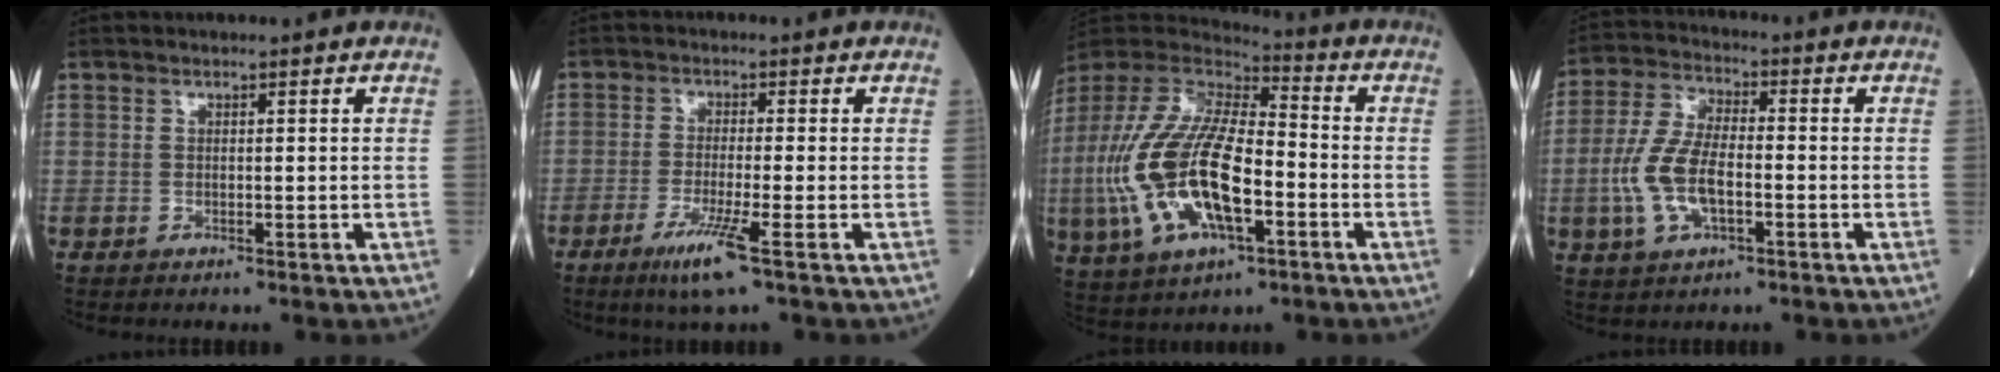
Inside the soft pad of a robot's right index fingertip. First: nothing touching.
{"total": 7.2, "force": [-3.9, -0.5, 6.0], "torque": [-0.119, -0.022, -0.075]}
{"total": 21.0, "force": [-5.0, 8.0, 18.7], "torque": [-0.424, -0.007, -0.086]}
{"total": 9.2, "force": [-2.3, 3.9, 8.0], "torque": [-0.183, 0.005, -0.045]}